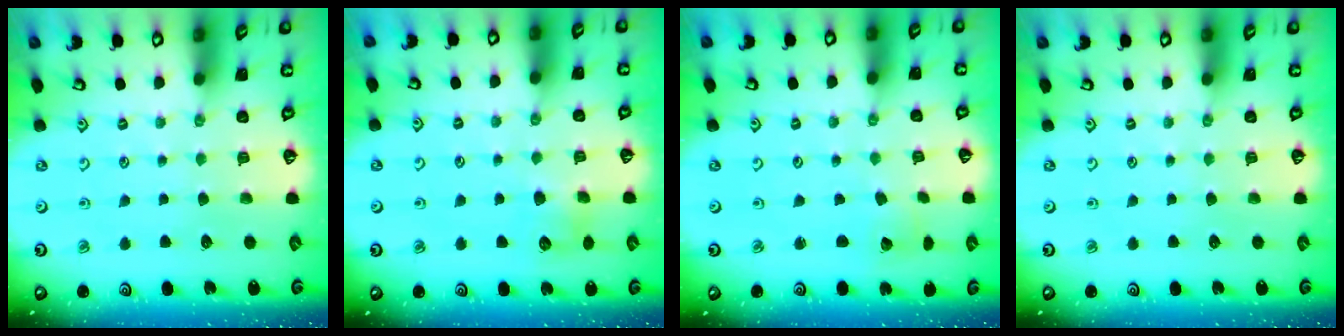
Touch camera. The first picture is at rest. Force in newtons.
{"total": 6.1, "press": 6.1, "slide": 0.7}
{"total": 1.8, "press": 1.7, "slide": 0.3}
{"total": 0.0}